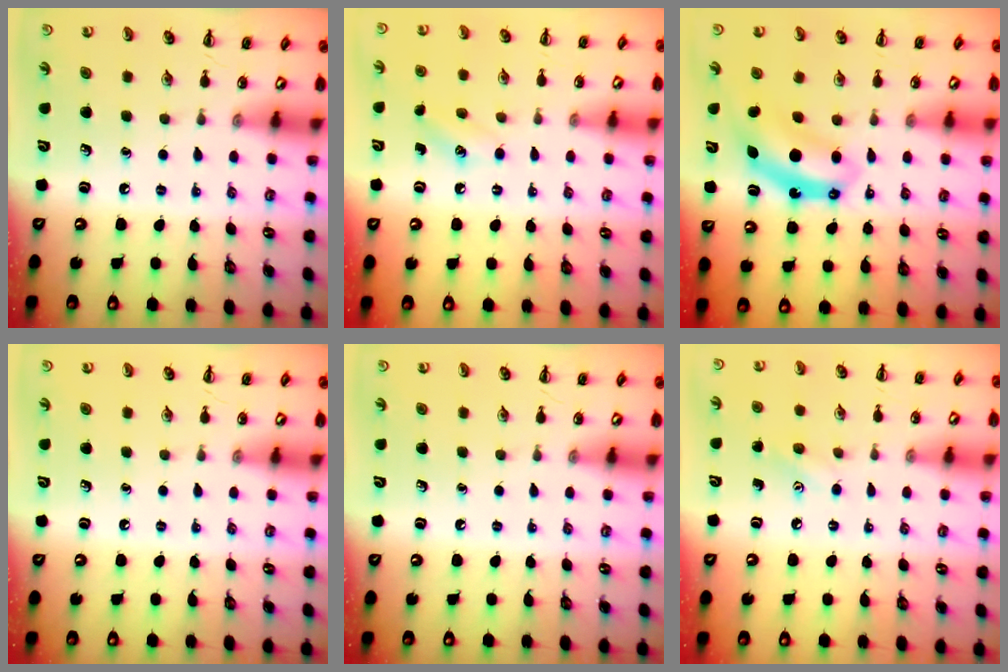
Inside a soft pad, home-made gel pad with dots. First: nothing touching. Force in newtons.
{"total": 6.7, "press": 6.4, "slide": 2.0}
{"total": 7.1, "press": 7.1, "slide": 0.6}
{"total": 0.0}
{"total": 0.0}
{"total": 6.5, "press": 6.3, "slide": 1.7}